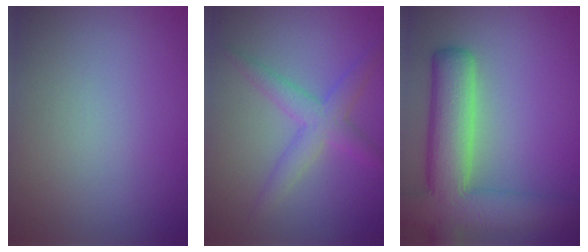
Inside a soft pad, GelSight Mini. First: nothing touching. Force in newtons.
{"total": 3.1, "press": 3.1, "slide": 0.1}
{"total": 8.8, "press": 8.8, "slide": 0.6}